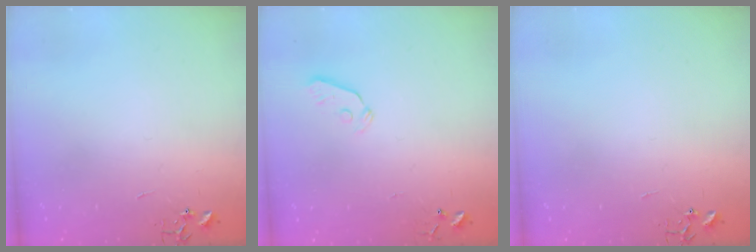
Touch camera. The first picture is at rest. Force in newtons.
{"total": 3.3, "press": 3.2, "slide": 0.7}
{"total": 0.0}